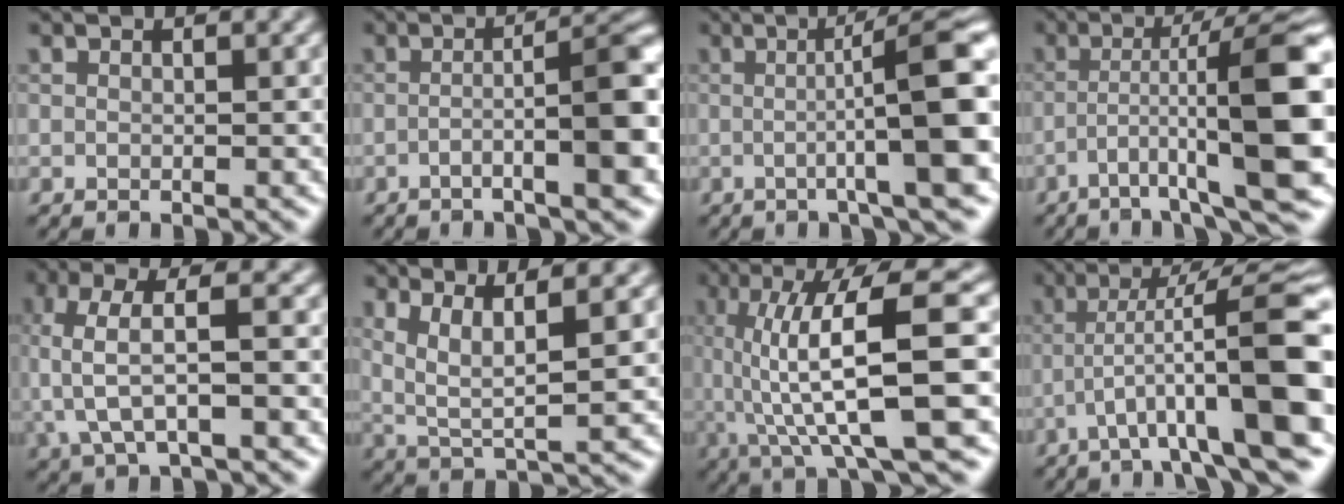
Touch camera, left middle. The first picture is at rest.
{"total": 7.4, "force": [-2.1, 1.4, 7.0], "torque": [-0.097, 0.009, -0.048]}
{"total": 11.2, "force": [-0.3, 2.1, 11.0], "torque": [-0.130, 0.000, -0.010]}
{"total": 12.0, "force": [-2.6, 2.0, 11.5], "torque": [-0.166, 0.014, -0.039]}
{"total": 5.9, "force": [-0.3, 2.2, 5.5], "torque": [-0.120, 0.003, -0.012]}
{"total": 4.9, "force": [1.6, 1.4, 4.5], "torque": [-0.091, -0.015, 0.030]}
{"total": 11.8, "force": [0.1, 2.7, 11.5], "torque": [-0.180, 0.005, 0.002]}
{"total": 11.5, "force": [-2.7, 2.1, 11.0], "torque": [-0.162, 0.019, -0.043]}